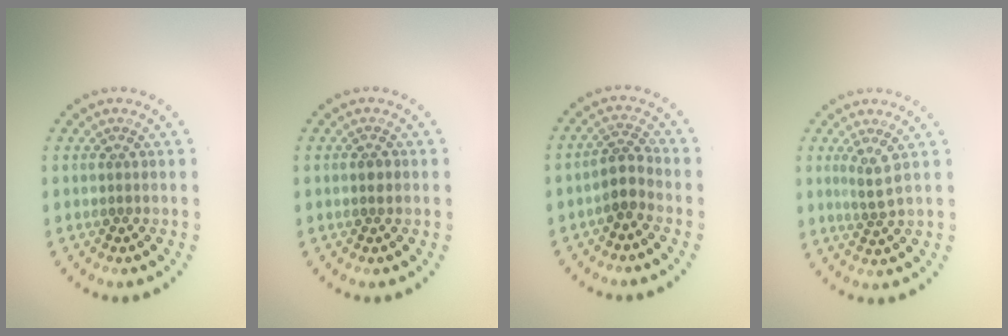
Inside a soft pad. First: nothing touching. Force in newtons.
{"total": 1.0, "press": 0.9, "slide": 0.3}
{"total": 2.2, "press": 1.8, "slide": 1.3}
{"total": 1.9, "press": 1.3, "slide": 1.4}